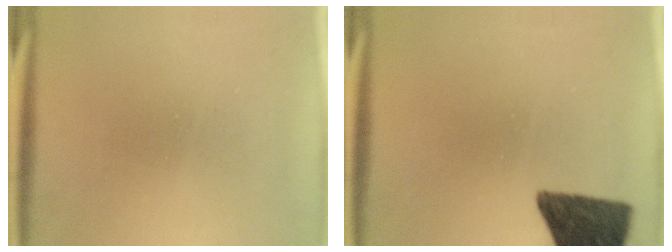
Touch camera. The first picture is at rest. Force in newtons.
{"total": 12.9}